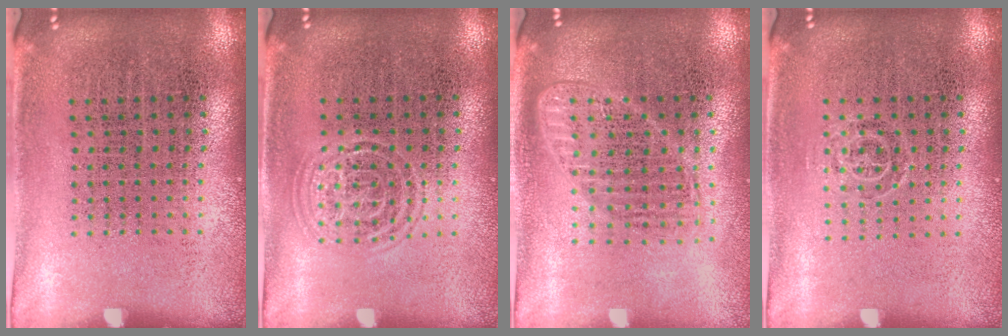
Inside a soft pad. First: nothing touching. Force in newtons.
{"total": 1.3, "press": 1.3, "slide": 0.2}
{"total": 1.6, "press": 1.4, "slide": 0.8}
{"total": 0.7, "press": 0.5, "slide": 0.5}